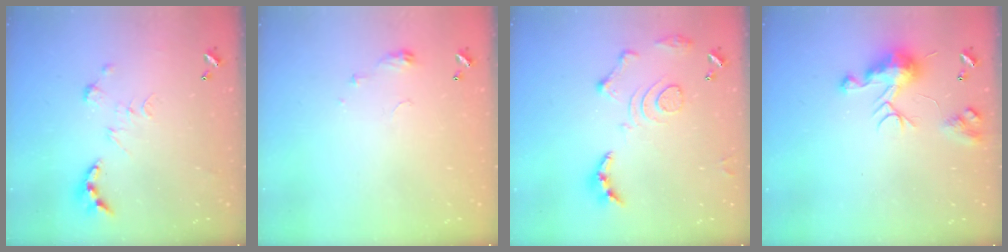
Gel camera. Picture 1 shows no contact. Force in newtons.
{"total": 3.5, "press": 3.5, "slide": 0.5}
{"total": 13.7, "press": 13.6, "slide": 1.4}
{"total": 9.0, "press": 9.0, "slide": 0.5}